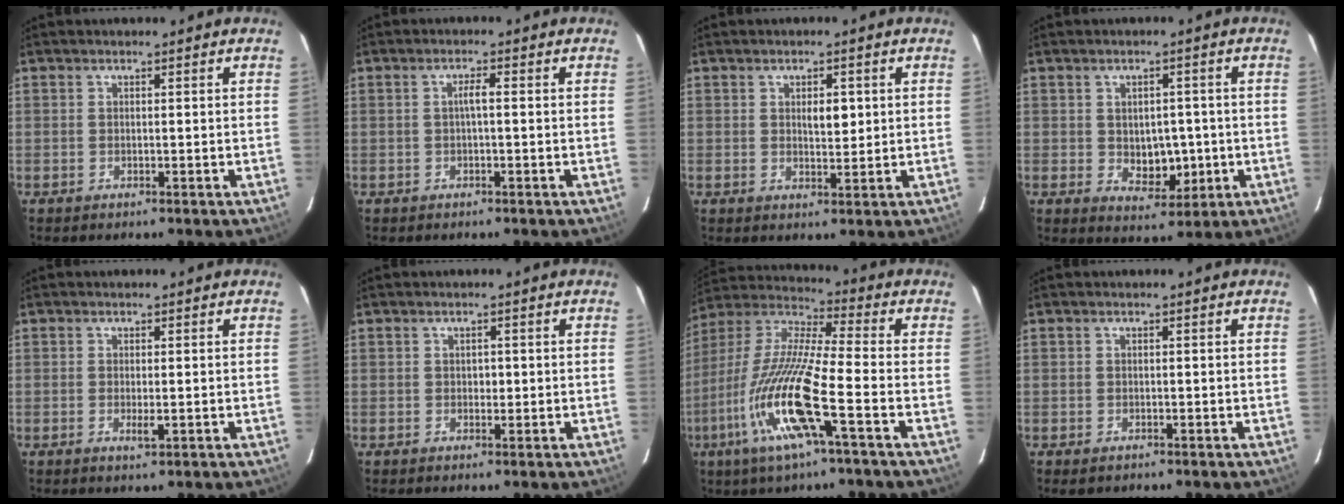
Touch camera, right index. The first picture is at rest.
{"total": 1.7, "force": [0.0, 0.1, 1.7], "torque": [-0.032, 0.004, 0.000]}
{"total": 3.0, "force": [0.8, 1.3, 2.6], "torque": [-0.041, -0.002, 0.014]}
{"total": 5.8, "force": [-0.4, 3.9, 4.3], "torque": [-0.052, -0.001, 0.006]}
{"total": 1.4, "force": [-0.3, 0.3, 1.3], "torque": [-0.024, -0.005, -0.003]}
{"total": 1.1, "force": [0.0, 0.8, 0.7], "torque": [-0.010, 0.002, 0.001]}
{"total": 16.4, "force": [-6.0, 0.8, 15.2], "torque": [-0.327, -0.014, -0.121]}
{"total": 0.9, "force": [-0.5, 0.6, 0.5], "torque": [-0.011, -0.001, 0.000]}